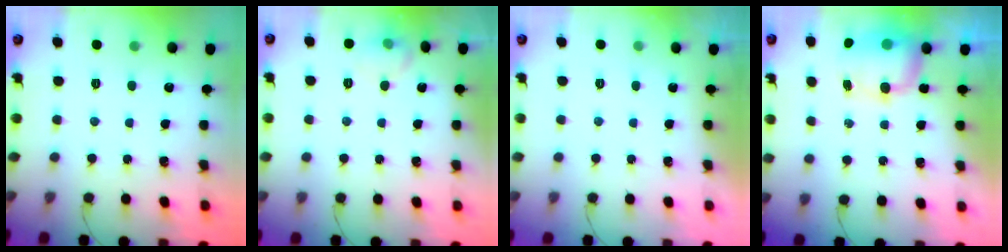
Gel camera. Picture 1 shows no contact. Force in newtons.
{"total": 9.5, "press": 6.2, "slide": 7.2}
{"total": 0.0}
{"total": 8.2, "press": 7.9, "slide": 2.0}